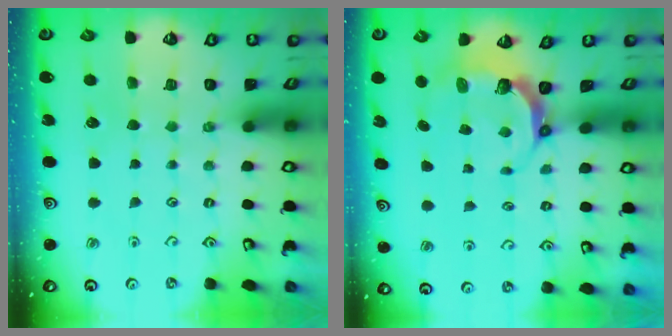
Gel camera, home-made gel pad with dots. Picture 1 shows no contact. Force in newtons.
{"total": 7.0, "press": 5.8, "slide": 3.9}